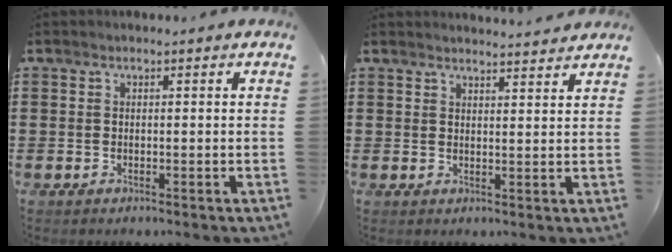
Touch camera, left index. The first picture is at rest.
{"total": 2.4, "force": [2.4, -0.2, 0.1], "torque": [-0.010, -0.008, 0.047]}